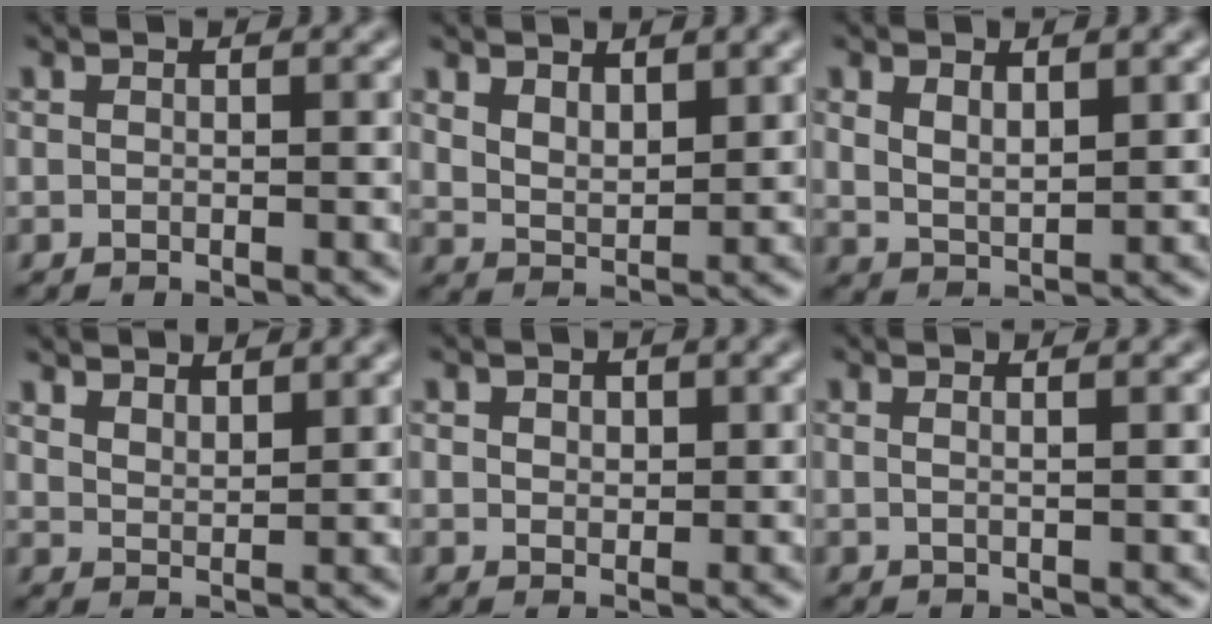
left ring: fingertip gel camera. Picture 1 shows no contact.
{"total": 3.2, "force": [2.0, 1.6, 2.0], "torque": [-0.042, -0.008, 0.042]}
{"total": 2.7, "force": [1.3, 1.3, 2.0], "torque": [-0.045, -0.006, 0.030]}
{"total": 3.9, "force": [3.5, 1.0, 1.5], "torque": [-0.019, 0.002, 0.048]}
{"total": 1.7, "force": [0.9, 1.3, 0.8], "torque": [-0.014, 0.003, 0.010]}
{"total": 1.9, "force": [1.0, 0.8, 1.4], "torque": [-0.004, 0.000, -0.008]}